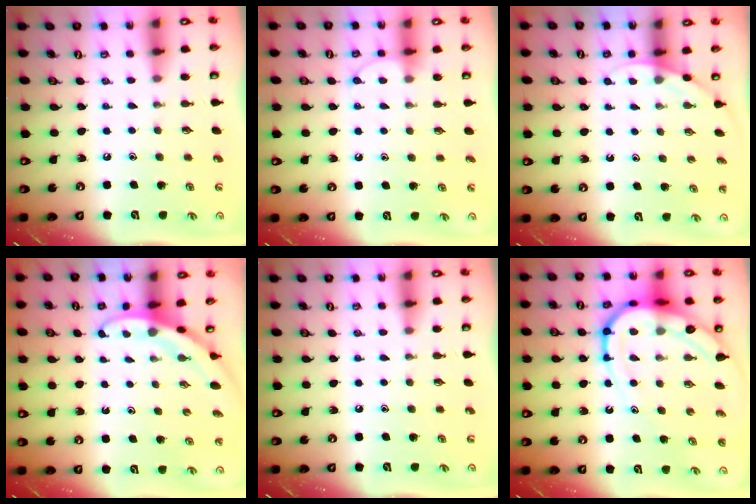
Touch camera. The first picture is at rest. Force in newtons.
{"total": 5.8, "press": 5.8, "slide": 0.6}
{"total": 2.6, "press": 2.6, "slide": 0.1}
{"total": 2.7, "press": 2.7, "slide": 0.0}
{"total": 0.0}
{"total": 14.4, "press": 14.4, "slide": 1.0}